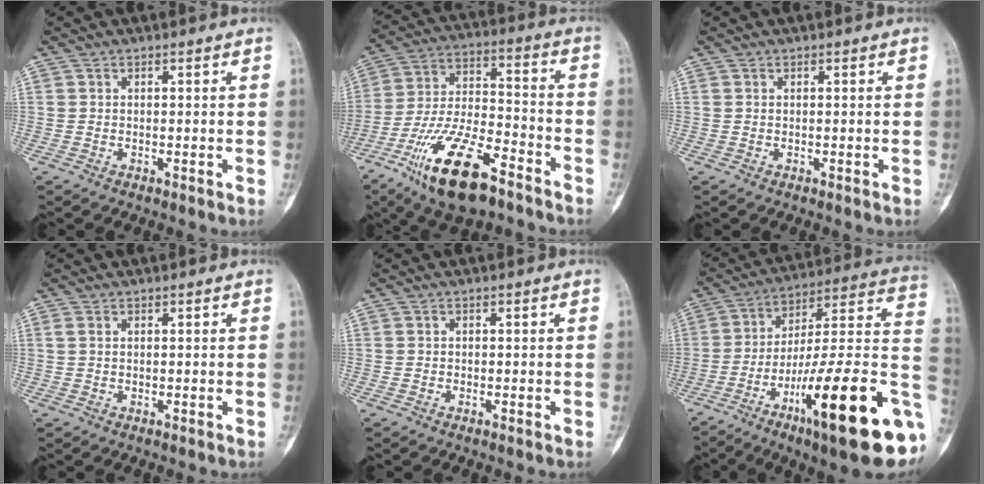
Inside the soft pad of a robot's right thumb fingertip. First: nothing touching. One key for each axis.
{"total": 18.9, "fx": -11.4, "fy": 7.0, "fz": 13.4, "tx": -0.251, "ty": 0.064, "tz": -0.204}
{"total": 0.0}
{"total": 1.0, "fx": 0.3, "fy": 0.7, "fz": 0.7, "tx": -0.020, "ty": 0.005, "tz": 0.010}
{"total": 0.0}
{"total": 29.8, "fx": -10.4, "fy": 6.5, "fz": 27.2, "tx": -0.336, "ty": 0.042, "tz": -0.158}